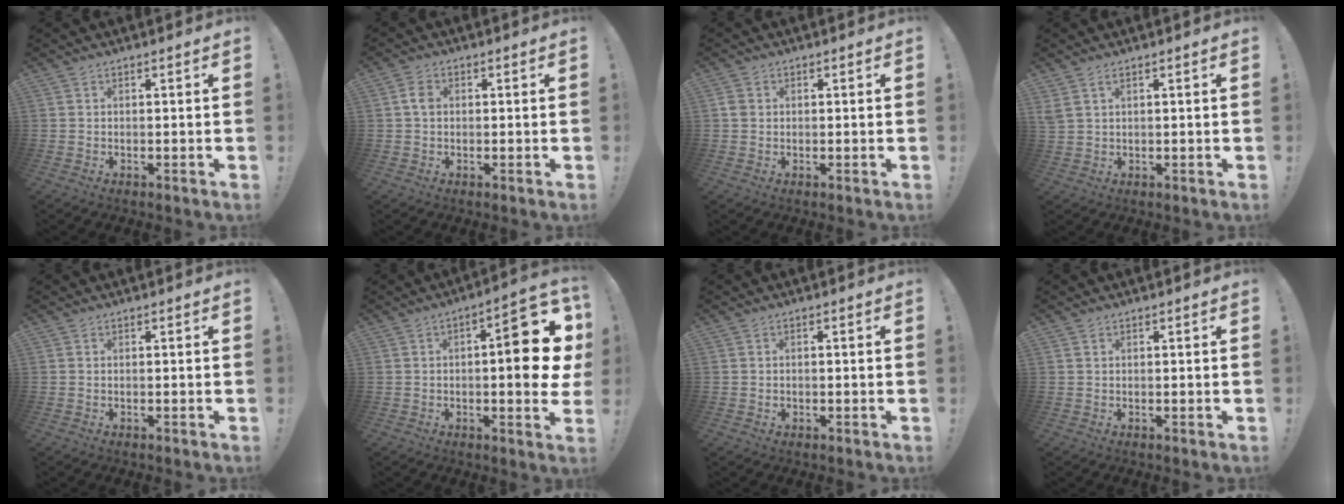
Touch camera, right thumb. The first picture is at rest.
{"total": 3.6, "force": [0.3, 2.5, 2.5], "torque": [-0.032, 0.003, 0.004]}
{"total": 1.9, "force": [0.2, 1.7, 0.9], "torque": [-0.009, 0.001, 0.003]}
{"total": 2.5, "force": [1.4, 1.1, 1.8], "torque": [-0.043, 0.001, 0.028]}
{"total": 0.0}
{"total": 15.0, "force": [1.1, 4.6, 14.3], "torque": [-0.170, -0.005, 0.010]}
{"total": 0.5, "force": [0.2, 0.5, 0.0], "torque": [-0.001, 0.001, 0.003]}
{"total": 0.6, "force": [0.4, 0.2, 0.3], "torque": [0.000, -0.003, 0.007]}